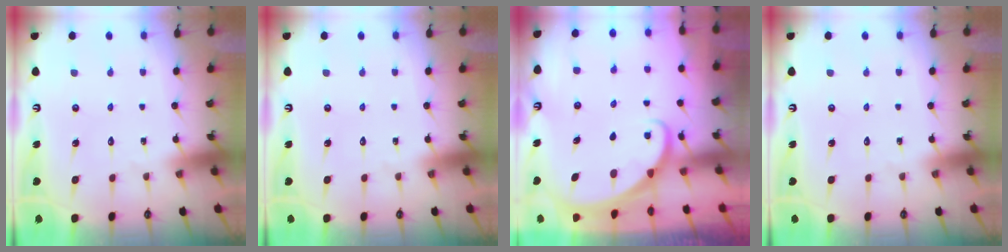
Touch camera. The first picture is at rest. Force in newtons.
{"total": 0.0}
{"total": 1.8, "press": 1.7, "slide": 0.1}
{"total": 0.0}